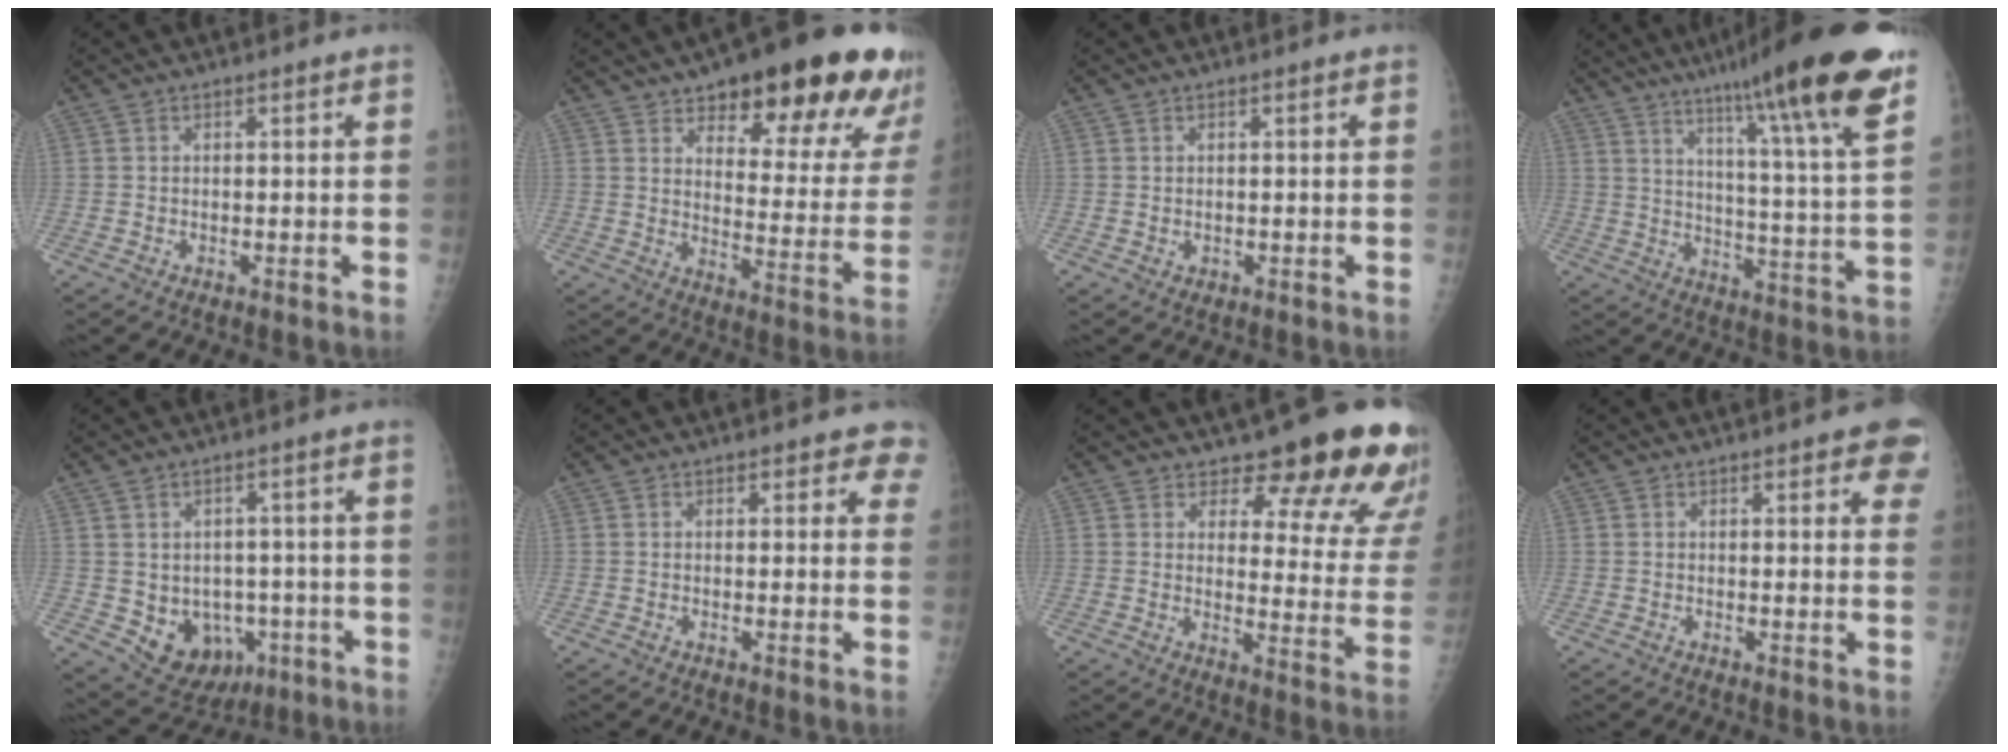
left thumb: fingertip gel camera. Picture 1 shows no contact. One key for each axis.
{"total": 25.2, "fx": 16.8, "fy": 8.4, "fz": 16.8, "tx": -0.174, "ty": -0.071, "tz": 0.221}
{"total": 0.8, "fx": 0.0, "fy": 0.7, "fz": 0.4, "tx": -0.008, "ty": -0.001, "tz": 0.004}
{"total": 24.1, "fx": 16.1, "fy": 1.3, "fz": 17.8, "tx": -0.250, "ty": -0.065, "tz": 0.233}
{"total": 10.8, "fx": -2.6, "fy": 8.6, "fz": 6.0, "tx": -0.060, "ty": 0.014, "tz": -0.015}
{"total": 3.8, "fx": 3.0, "fy": 1.9, "fz": 1.3, "tx": 0.023, "ty": -0.010, "tz": 0.022}
{"total": 18.0, "fx": 14.9, "fy": 5.8, "fz": 8.2, "tx": -0.049, "ty": -0.112, "tz": 0.166}
{"total": 5.9, "fx": 3.5, "fy": 2.1, "fz": 4.3, "tx": -0.020, "ty": -0.005, "tz": 0.034}